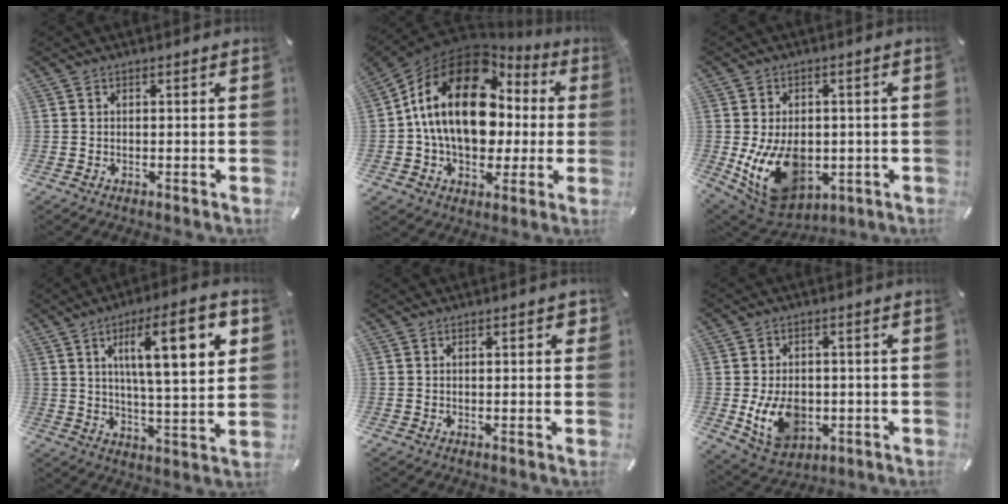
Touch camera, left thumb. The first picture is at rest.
{"total": 21.5, "force": [3.4, 15.0, 15.0], "torque": [-0.286, -0.012, 0.056]}
{"total": 16.2, "force": [-3.2, 11.4, 11.1], "torque": [-0.190, 0.001, -0.041]}
{"total": 17.8, "force": [6.8, 5.3, 15.6], "torque": [-0.236, -0.010, 0.097]}
{"total": 1.4, "force": [0.3, 0.7, 1.2], "torque": [-0.016, 0.002, 0.002]}
{"total": 11.1, "force": [-2.2, 8.5, 6.8], "torque": [-0.135, 0.002, -0.037]}